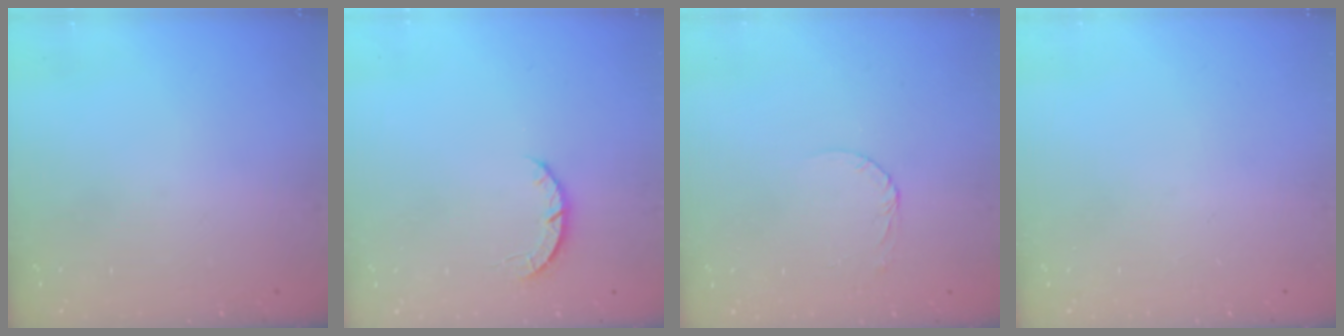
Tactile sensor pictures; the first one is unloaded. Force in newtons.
{"total": 2.7, "press": 2.6, "slide": 0.4}
{"total": 2.6, "press": 2.6, "slide": 0.1}
{"total": 0.0}